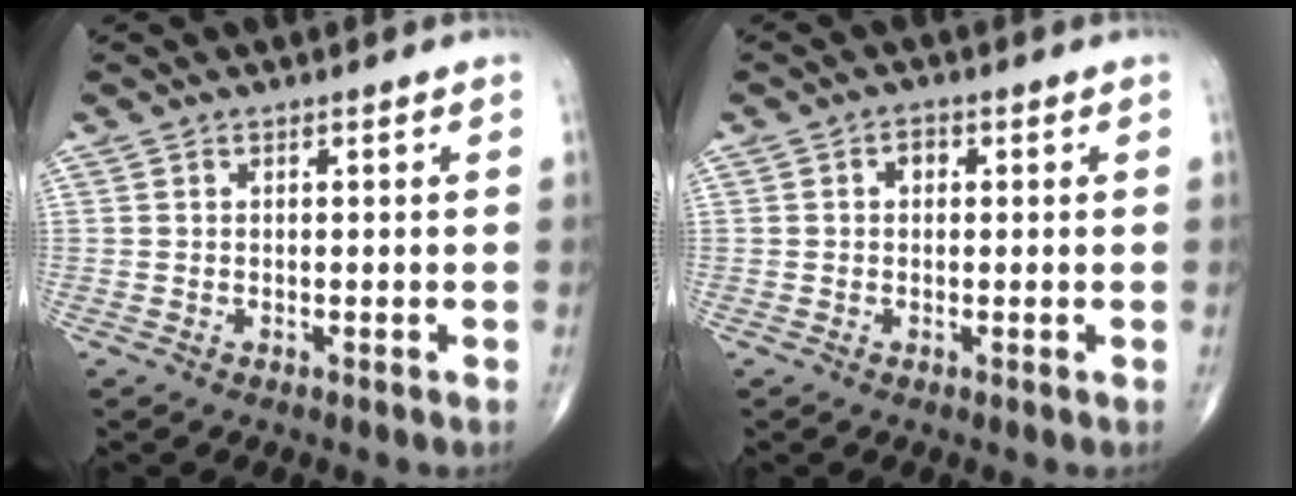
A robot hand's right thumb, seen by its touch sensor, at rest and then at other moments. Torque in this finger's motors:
{"motor_torque": [0.11, 1.01, 0.45, 0.22, 0.00]}